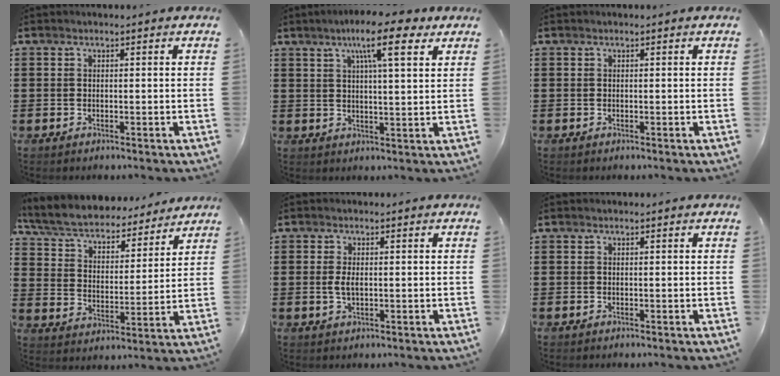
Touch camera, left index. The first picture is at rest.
{"total": 10.1, "force": [5.9, 2.0, 7.9], "torque": [-0.135, -0.007, 0.094]}
{"total": 0.0}
{"total": 6.4, "force": [6.0, 1.2, 1.9], "torque": [-0.066, -0.041, 0.102]}
{"total": 2.5, "force": [0.0, 1.1, 2.3], "torque": [-0.060, -0.003, -0.005]}
{"total": 0.0}